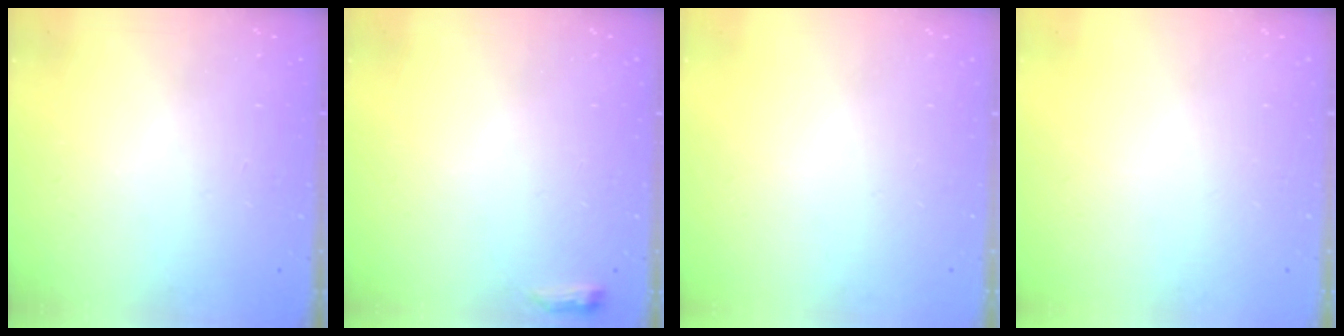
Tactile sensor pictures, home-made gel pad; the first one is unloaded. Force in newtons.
{"total": 4.7, "press": 4.6, "slide": 0.8}
{"total": 0.0}
{"total": 0.0}